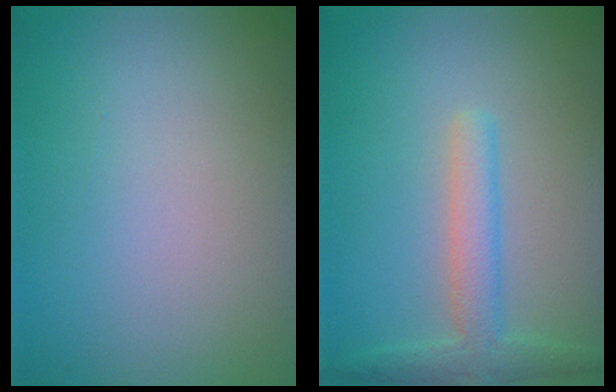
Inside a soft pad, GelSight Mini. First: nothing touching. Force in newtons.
{"total": 3.1, "press": 3.1, "slide": 0.2}